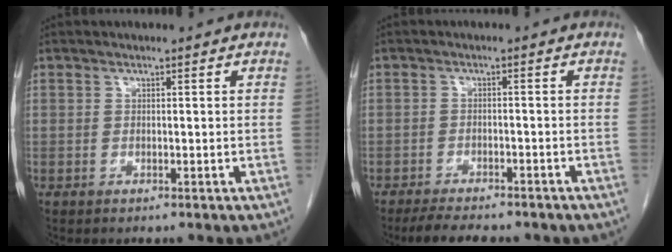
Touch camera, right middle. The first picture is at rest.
{"total": 8.3, "force": [-6.9, 2.2, 3.9], "torque": [-0.057, -0.007, -0.094]}